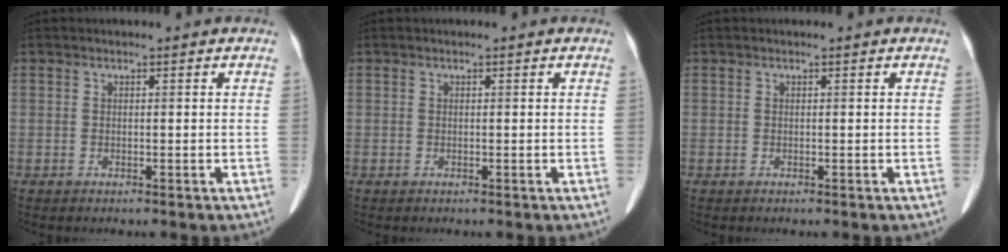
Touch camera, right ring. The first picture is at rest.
{"total": 0.0}
{"total": 0.0}